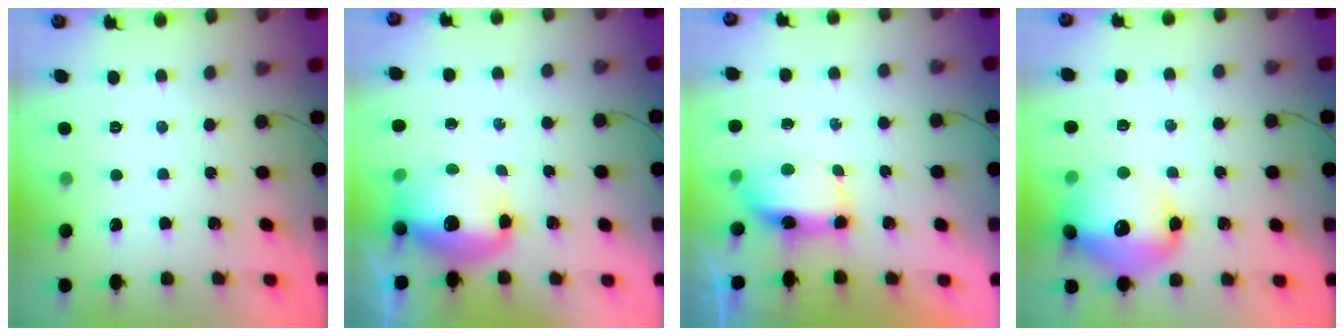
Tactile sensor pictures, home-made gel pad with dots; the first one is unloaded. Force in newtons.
{"total": 12.3, "press": 12.0, "slide": 2.7}
{"total": 7.7, "press": 7.3, "slide": 2.5}
{"total": 17.1, "press": 16.9, "slide": 2.4}